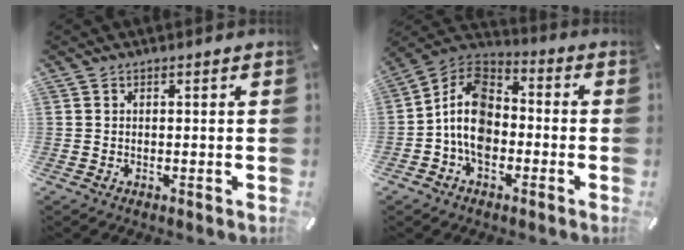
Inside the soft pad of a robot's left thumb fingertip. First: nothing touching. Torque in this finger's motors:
{"motor_torque": [0.82, 3.32, 0.68, 0.26, 0.16]}